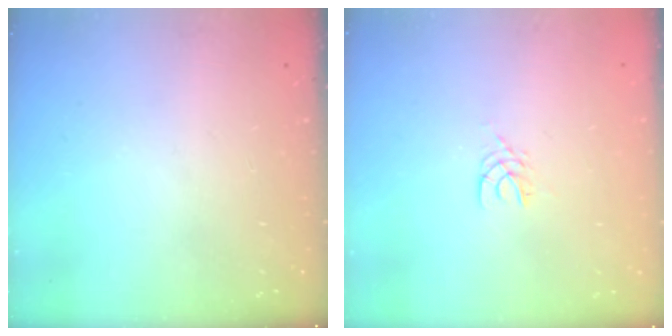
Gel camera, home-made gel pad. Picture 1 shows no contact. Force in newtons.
{"total": 2.5, "press": 2.5, "slide": 0.4}